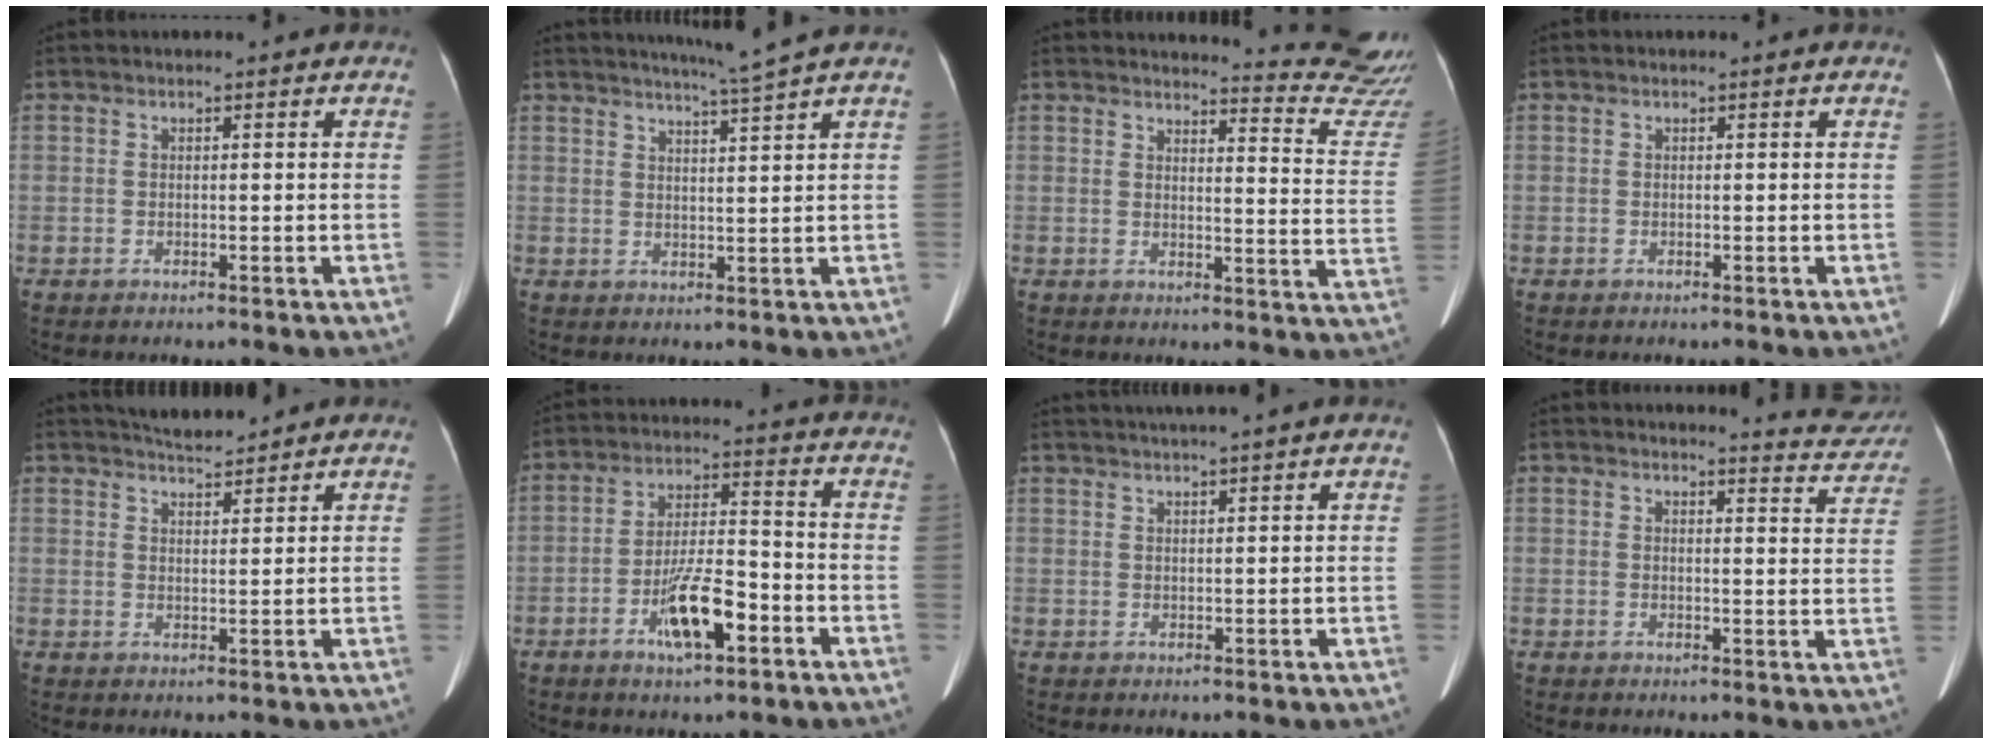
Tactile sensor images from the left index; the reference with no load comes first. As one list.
[{"total": 5.1, "force": [4.2, -1.9, 2.1], "torque": [-0.035, -0.011, 0.069]}, {"total": 13.9, "force": [13.9, -1.0, 0.9], "torque": [0.003, -0.134, 0.132]}, {"total": 0.0}, {"total": 4.4, "force": [4.2, 0.2, 1.1], "torque": [-0.020, 0.010, 0.073]}, {"total": 9.2, "force": [-4.2, 2.3, 7.9], "torque": [-0.157, 0.000, -0.070]}, {"total": 5.9, "force": [5.1, -1.3, 2.7], "torque": [-0.037, 0.024, 0.071]}, {"total": 6.7, "force": [6.7, 0.5, 0.2], "torque": [0.002, -0.032, 0.058]}]